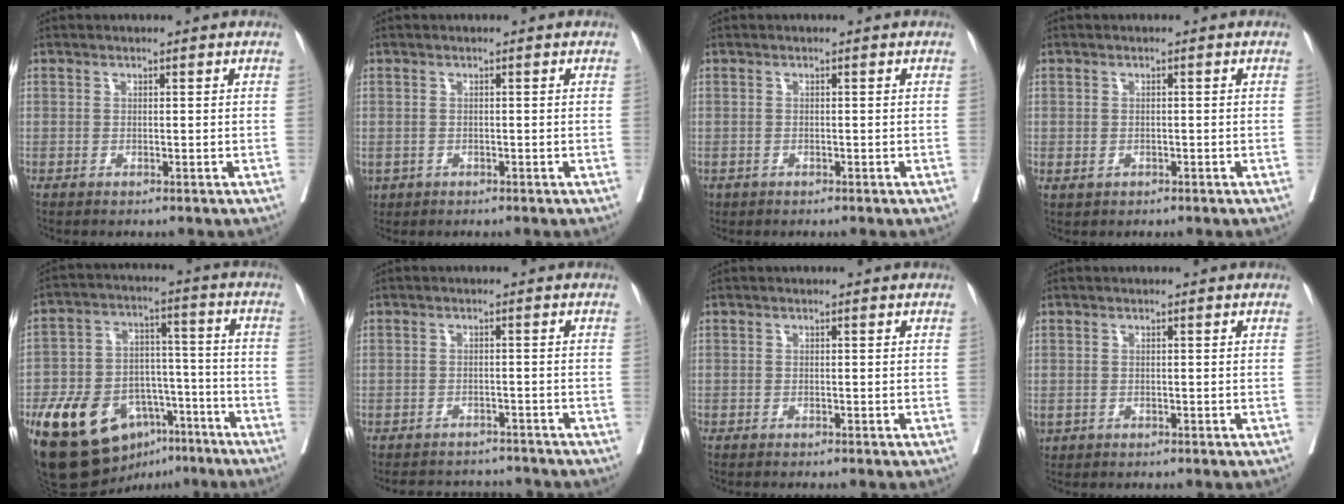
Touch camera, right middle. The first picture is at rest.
{"total": 2.0, "force": [-0.9, 1.7, 0.5], "torque": [-0.012, -0.001, -0.011]}
{"total": 1.0, "force": [-0.6, 0.8, 0.2], "torque": [-0.011, 0.000, -0.008]}
{"total": 1.5, "force": [-0.5, 1.2, 0.7], "torque": [-0.014, 0.001, 0.001]}
{"total": 20.0, "force": [-11.6, 11.7, 11.4], "torque": [-0.198, 0.030, -0.183]}
{"total": 7.0, "force": [-6.8, 1.8, 0.6], "torque": [-0.001, 0.011, -0.087]}
{"total": 1.7, "force": [-1.5, -0.1, 0.7], "torque": [-0.011, -0.001, -0.022]}
{"total": 1.1, "force": [-0.4, 1.0, 0.3], "torque": [-0.010, 0.002, 0.001]}